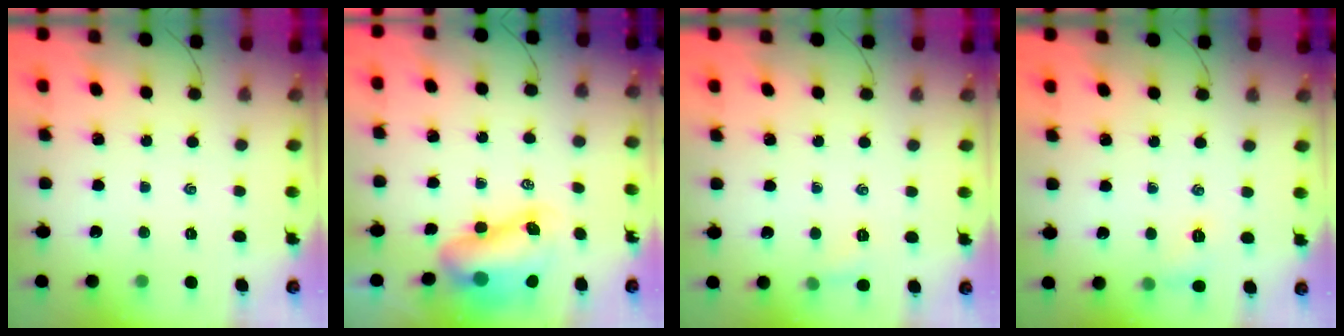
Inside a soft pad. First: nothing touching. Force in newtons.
{"total": 9.6, "press": 9.2, "slide": 2.8}
{"total": 4.1, "press": 3.9, "slide": 1.3}
{"total": 6.4, "press": 6.3, "slide": 1.3}